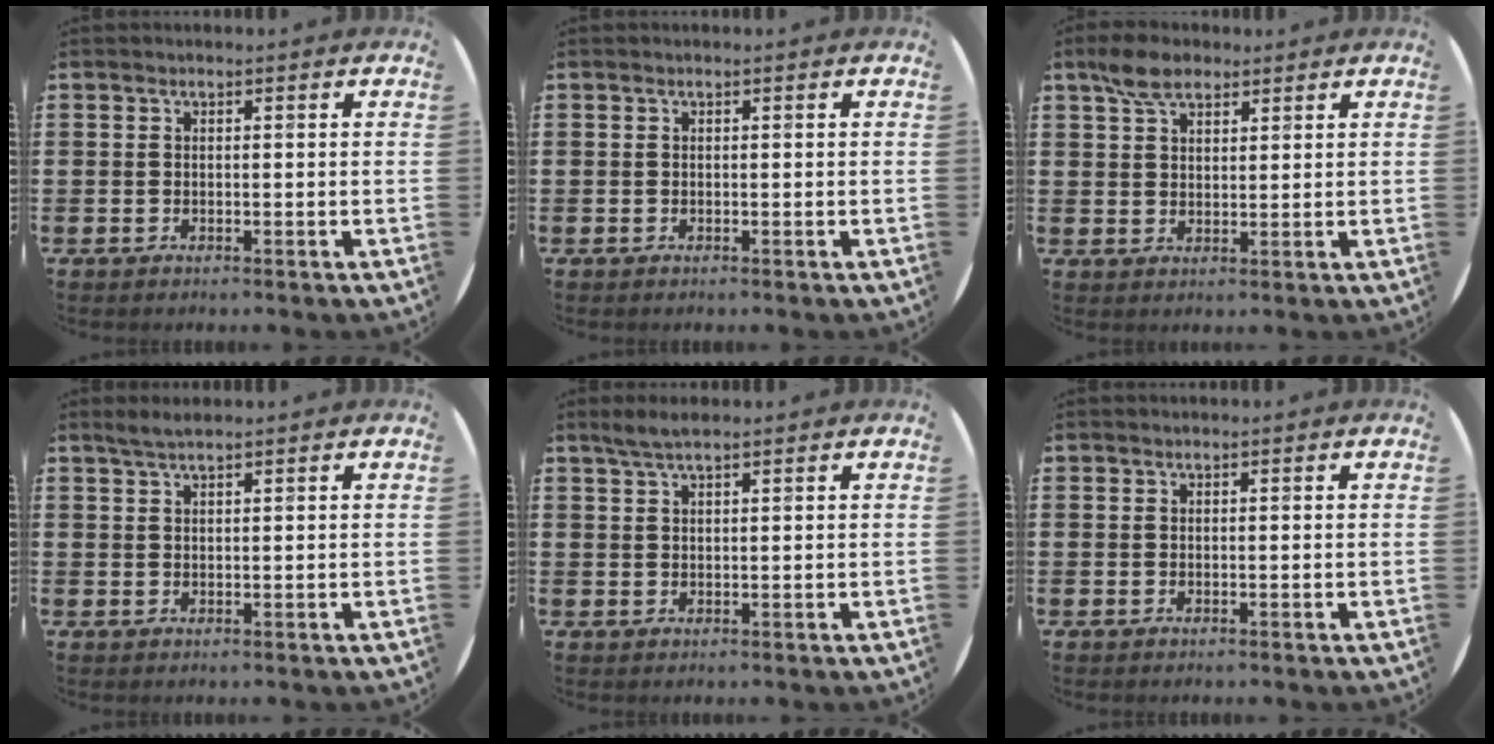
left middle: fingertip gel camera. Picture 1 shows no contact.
{"total": 0.0}
{"total": 4.9, "force": [3.6, 2.5, 2.2], "torque": [-0.043, 0.004, 0.067]}
{"total": 1.8, "force": [1.5, 0.1, 0.9], "torque": [-0.018, 0.003, 0.028]}
{"total": 2.4, "force": [1.9, 0.3, 1.4], "torque": [-0.030, 0.004, 0.034]}
{"total": 0.0}